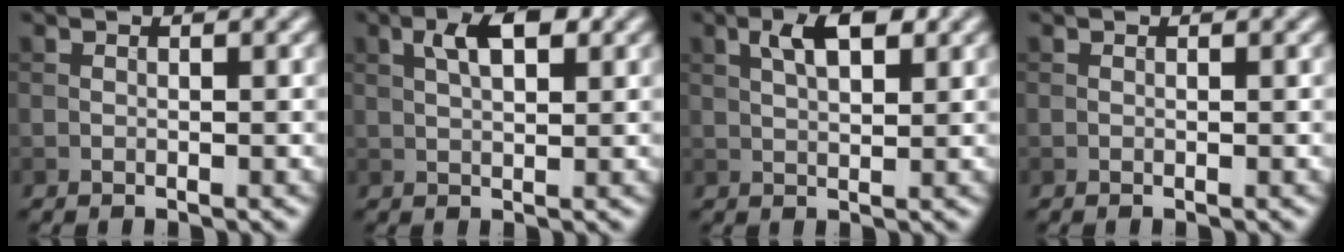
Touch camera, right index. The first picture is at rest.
{"total": 3.8, "force": [1.5, 1.5, 3.2], "torque": [-0.058, 0.009, 0.026]}
{"total": 4.1, "force": [1.8, 1.5, 3.3], "torque": [-0.061, 0.008, 0.031]}
{"total": 0.0}